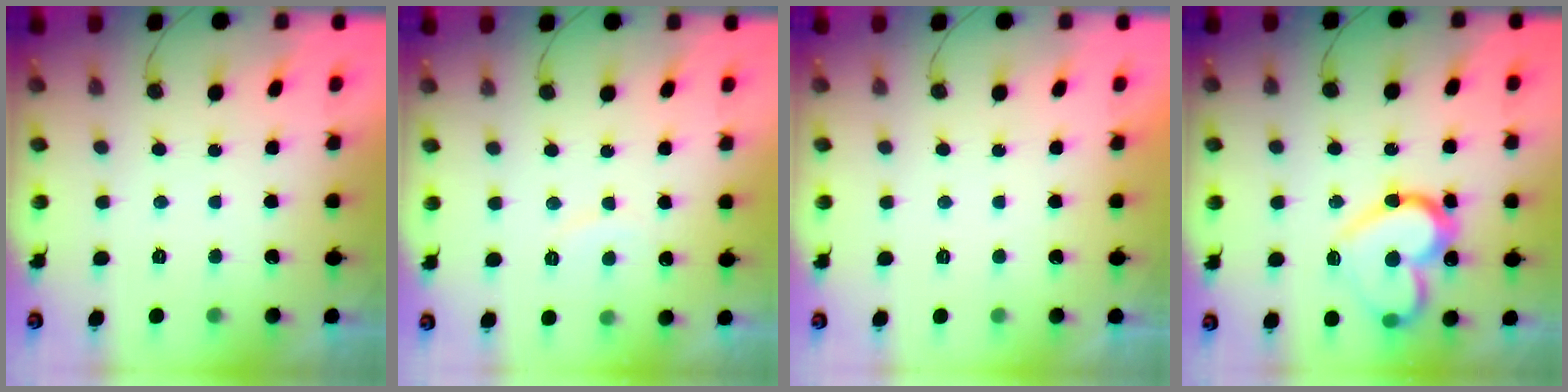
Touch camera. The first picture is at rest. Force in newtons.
{"total": 5.5, "press": 5.5, "slide": 0.5}
{"total": 1.8, "press": 1.8, "slide": 0.0}
{"total": 18.6, "press": 18.6, "slide": 1.5}